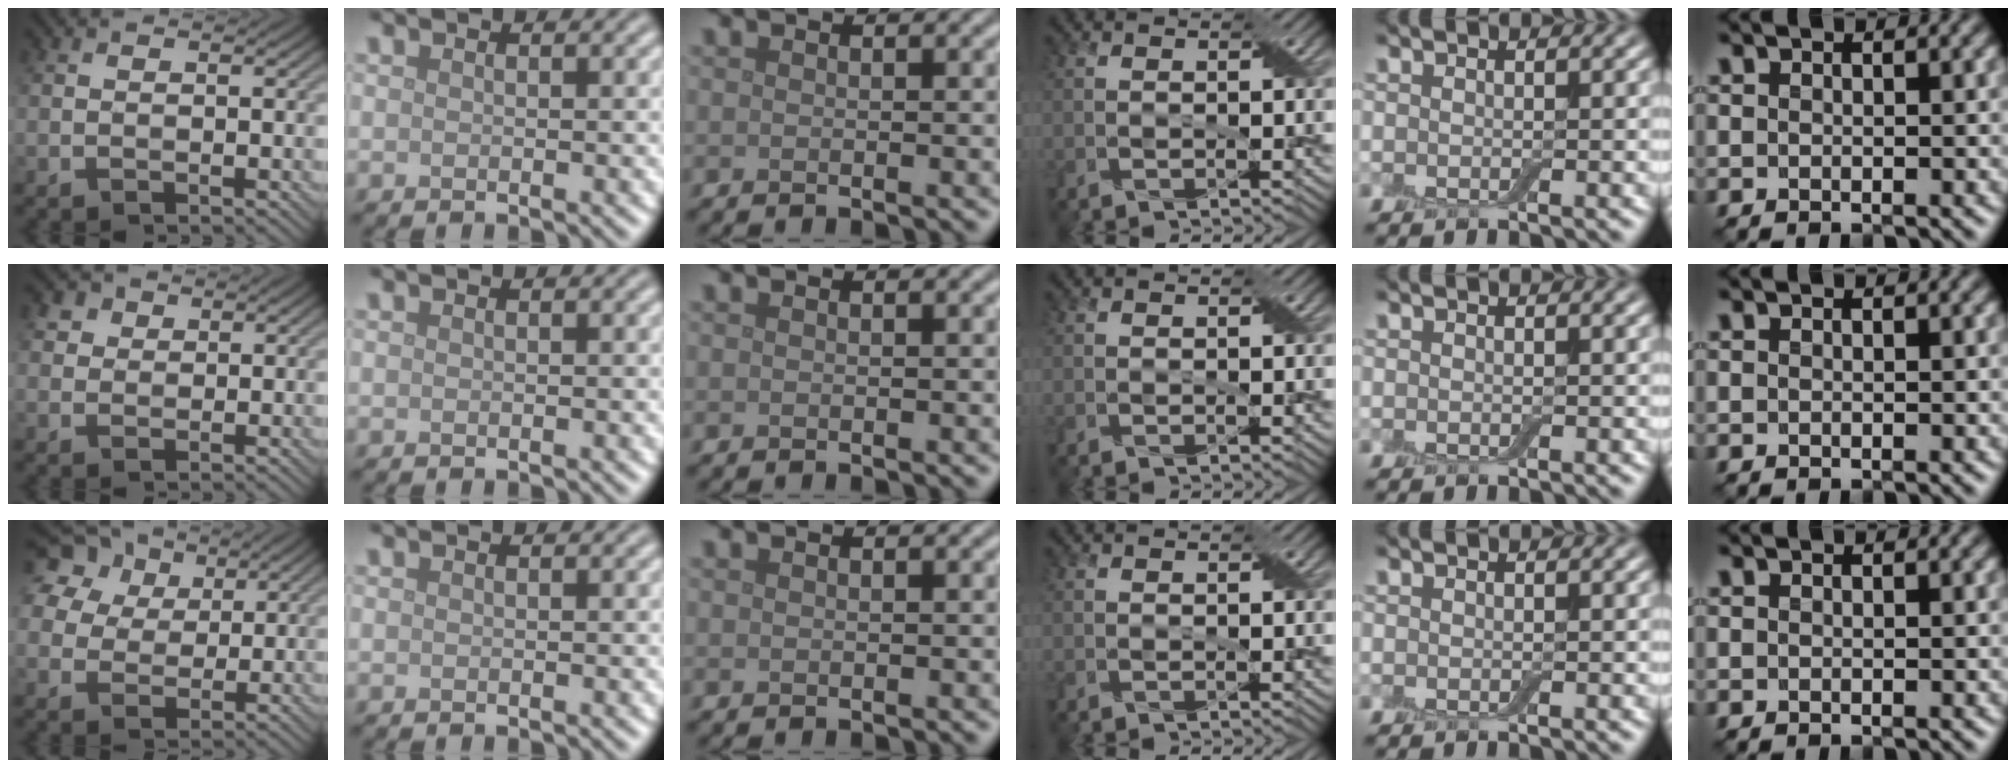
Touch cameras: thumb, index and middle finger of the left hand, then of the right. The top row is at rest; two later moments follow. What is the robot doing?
{"motion": "close", "object": "airpods case & airpods"}